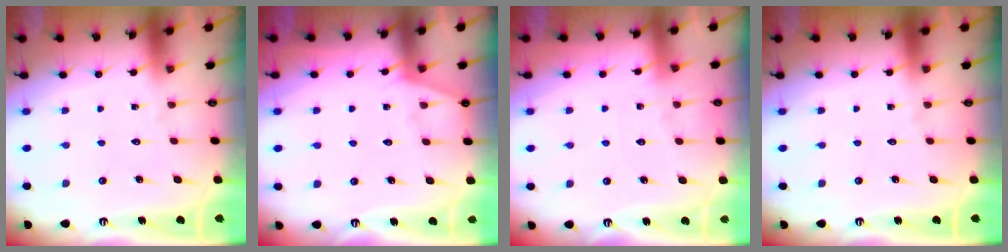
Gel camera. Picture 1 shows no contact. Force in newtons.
{"total": 5.7, "press": 5.7, "slide": 0.7}
{"total": 4.4, "press": 4.4, "slide": 0.6}
{"total": 0.0}